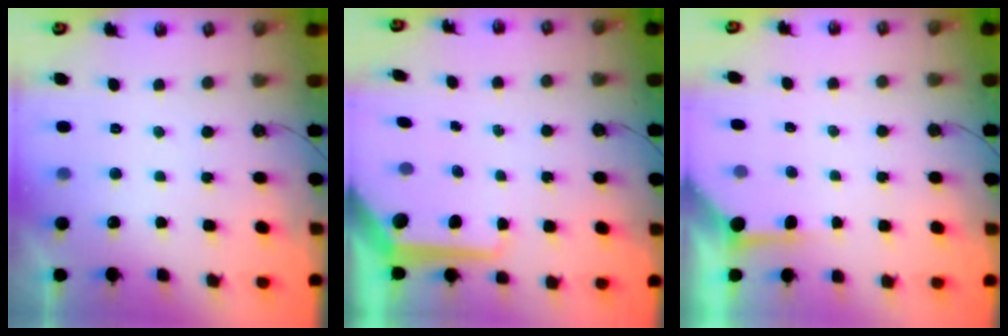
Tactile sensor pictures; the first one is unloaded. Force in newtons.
{"total": 10.9, "press": 10.9, "slide": 1.3}
{"total": 3.9, "press": 3.9, "slide": 0.5}